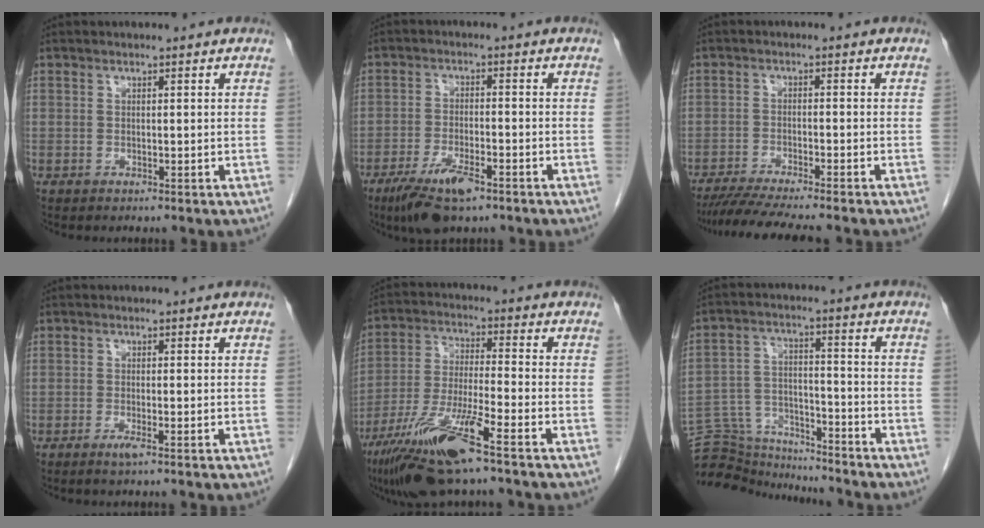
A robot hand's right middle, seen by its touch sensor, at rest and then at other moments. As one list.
[{"total": 8.1, "force": [-5.2, 2.0, 5.8], "torque": [-0.115, -0.013, -0.089]}, {"total": 9.3, "force": [-8.1, -0.5, 4.6], "torque": [-0.068, -0.025, -0.130]}, {"total": 1.6, "force": [-1.0, -0.1, 1.2], "torque": [-0.026, -0.004, -0.020]}, {"total": 13.7, "force": [-8.3, 0.8, 10.9], "torque": [-0.219, -0.032, -0.153]}, {"total": 12.9, "force": [-12.8, 1.7, 0.9], "torque": [-0.021, 0.036, -0.213]}]